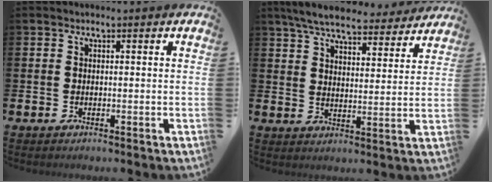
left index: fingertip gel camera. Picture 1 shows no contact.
{"total": 7.0, "force": [6.5, 1.4, 2.1], "torque": [-0.052, -0.037, 0.113]}